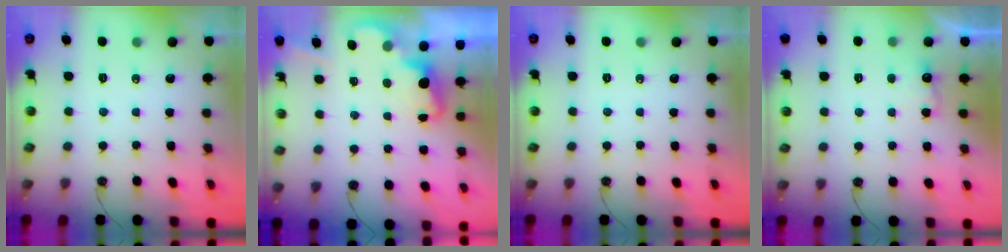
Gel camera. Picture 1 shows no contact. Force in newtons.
{"total": 2.3, "press": 2.3, "slide": 0.6}
{"total": 0.0}
{"total": 5.1, "press": 5.0, "slide": 1.0}